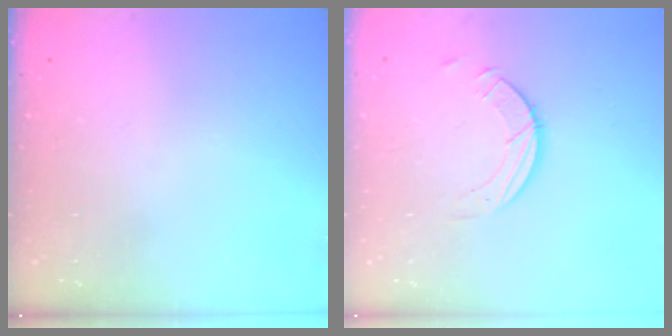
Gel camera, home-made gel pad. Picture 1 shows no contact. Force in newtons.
{"total": 3.9, "press": 3.9, "slide": 0.4}